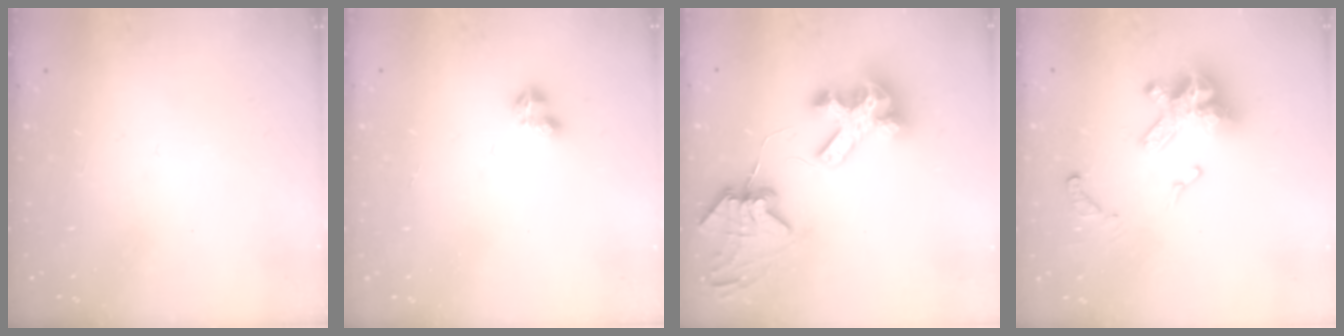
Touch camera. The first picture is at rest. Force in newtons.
{"total": 2.8, "press": 2.8, "slide": 0.6}
{"total": 10.4, "press": 10.4, "slide": 1.4}
{"total": 15.3, "press": 15.3, "slide": 0.6}